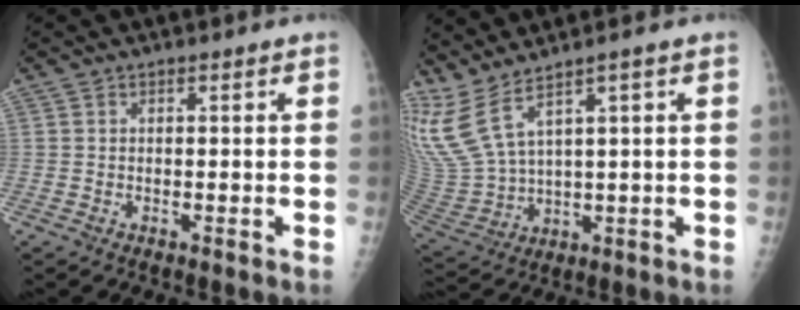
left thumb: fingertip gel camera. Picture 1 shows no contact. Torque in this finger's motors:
{"motor_torque": [0.43, -0.09, 1.61, -1.14, 0.68]}